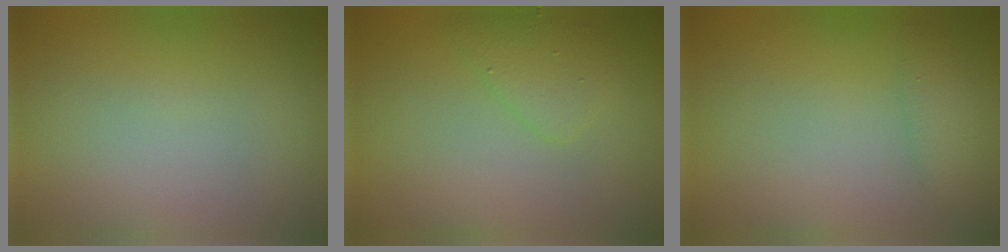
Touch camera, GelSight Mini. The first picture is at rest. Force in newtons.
{"total": 2.1, "press": 2.1, "slide": 0.2}
{"total": 1.3, "press": 1.3, "slide": 0.0}